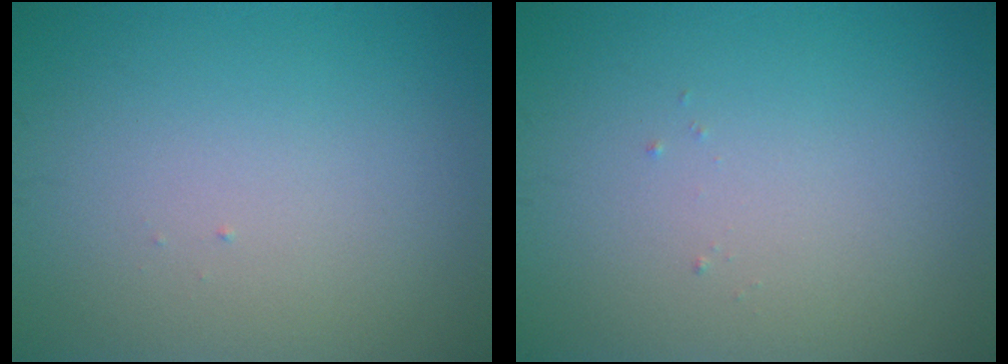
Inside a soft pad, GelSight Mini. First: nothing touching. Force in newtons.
{"total": 0.0}